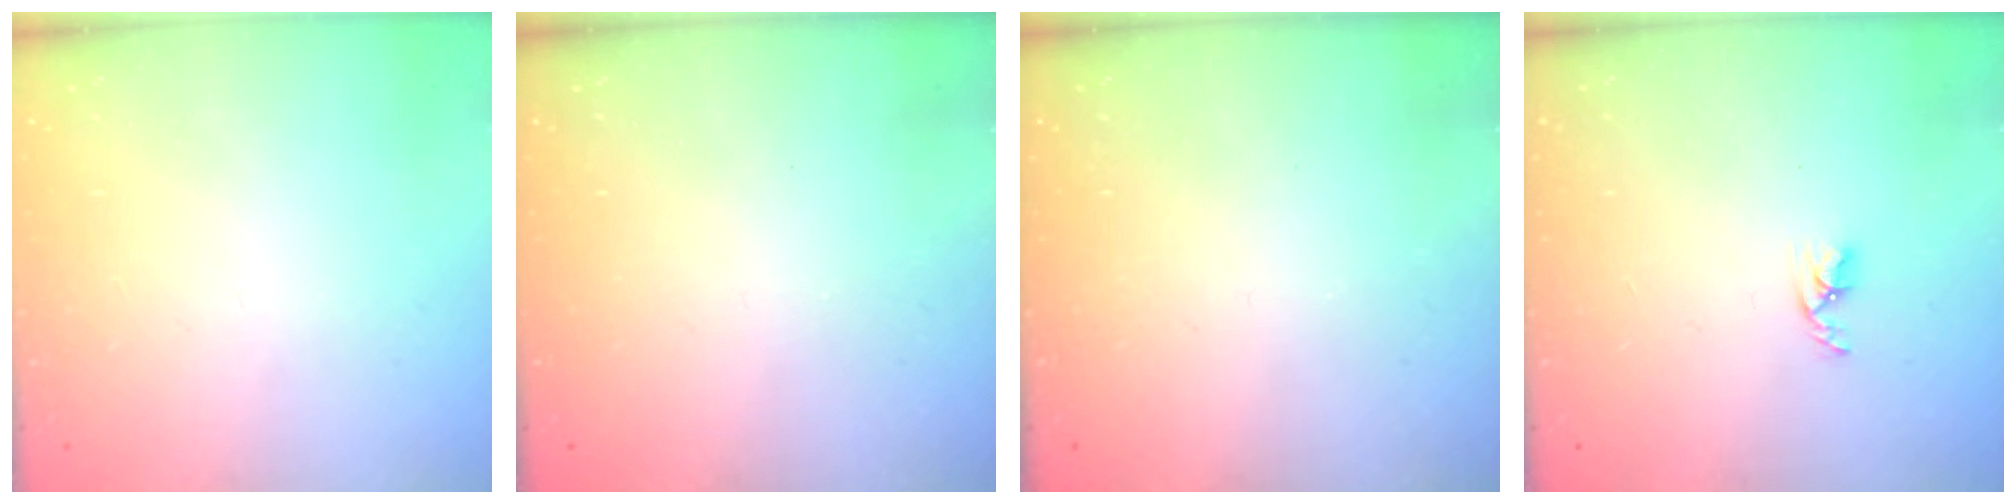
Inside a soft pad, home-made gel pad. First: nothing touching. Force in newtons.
{"total": 0.0}
{"total": 0.0}
{"total": 2.7, "press": 2.7, "slide": 0.5}